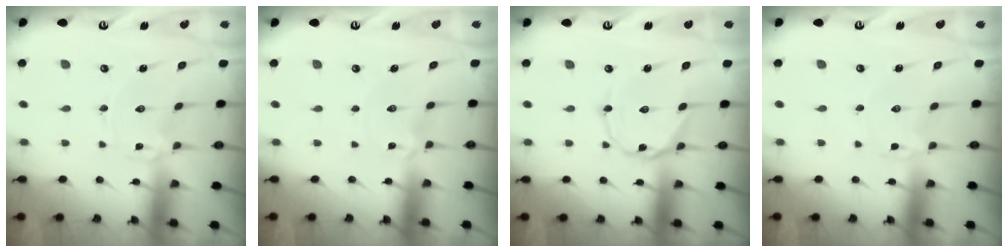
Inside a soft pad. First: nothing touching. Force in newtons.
{"total": 0.5, "press": 0.5, "slide": 0.2}
{"total": 1.7, "press": 1.7, "slide": 0.3}
{"total": 1.1, "press": 1.1, "slide": 0.2}